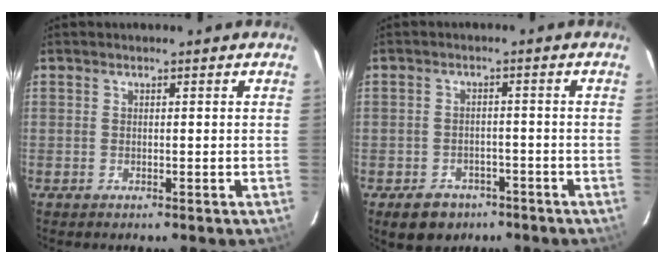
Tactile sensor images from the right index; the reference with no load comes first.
{"total": 6.9, "force": [-4.4, 4.9, 2.1], "torque": [-0.053, 0.011, -0.050]}